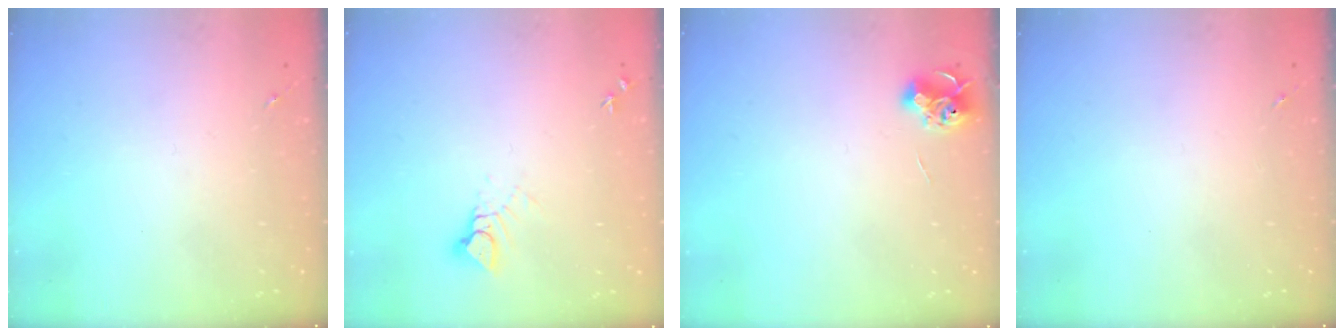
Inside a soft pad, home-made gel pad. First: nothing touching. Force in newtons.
{"total": 4.0, "press": 3.9, "slide": 0.4}
{"total": 6.5, "press": 6.5, "slide": 0.8}
{"total": 0.0}